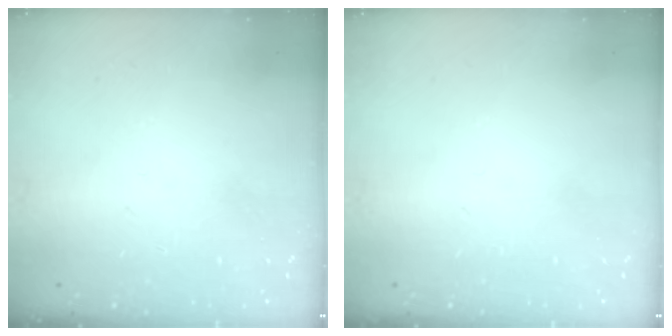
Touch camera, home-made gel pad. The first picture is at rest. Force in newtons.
{"total": 0.0}